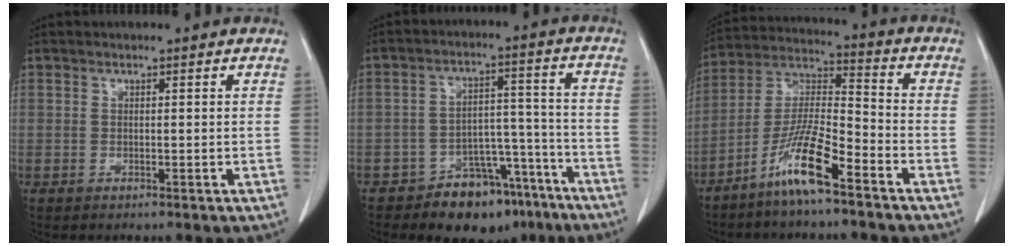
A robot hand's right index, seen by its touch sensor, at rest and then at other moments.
{"total": 11.1, "force": [-8.2, 5.8, 4.8], "torque": [-0.041, 0.046, -0.119]}
{"total": 11.0, "force": [-7.1, 0.9, 8.3], "torque": [-0.170, -0.012, -0.142]}